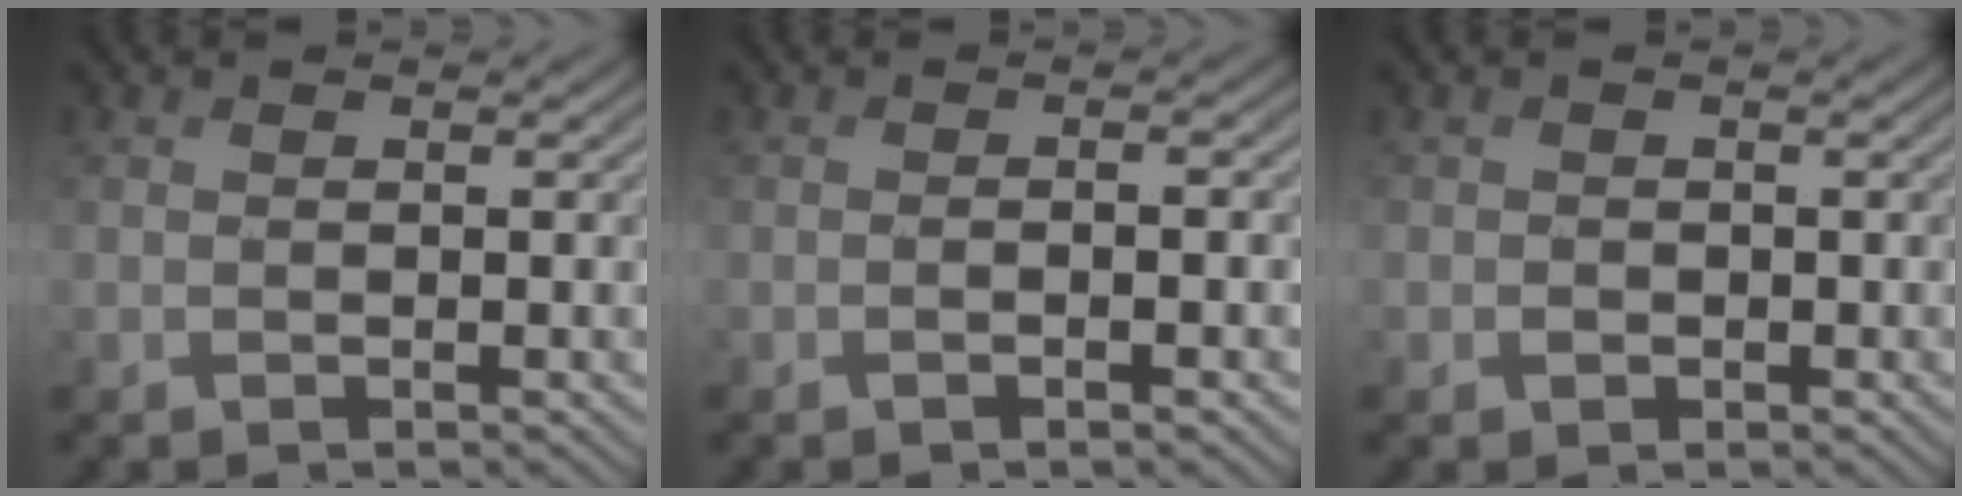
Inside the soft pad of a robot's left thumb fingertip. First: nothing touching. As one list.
[{"total": 1.8, "force": [-0.7, 0.3, 1.6], "torque": [-0.027, 0.004, -0.013]}, {"total": 1.2, "force": [-0.2, 1.2, 0.2], "torque": [0.002, -0.006, -0.009]}]